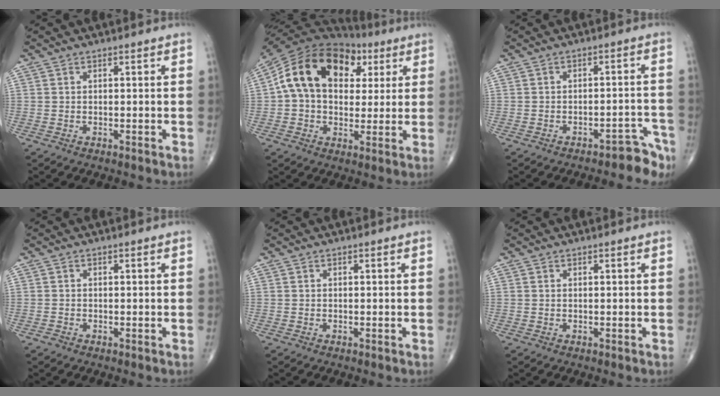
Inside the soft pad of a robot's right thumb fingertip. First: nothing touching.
{"total": 20.4, "force": [5.6, 13.9, 13.9], "torque": [-0.224, 0.027, 0.086]}
{"total": 5.6, "force": [-4.2, 2.5, 2.5], "torque": [-0.011, 0.052, -0.053]}
{"total": 0.6, "force": [-0.3, 0.4, 0.1], "torque": [0.000, 0.001, -0.010]}
{"total": 0.0}
{"total": 0.0}